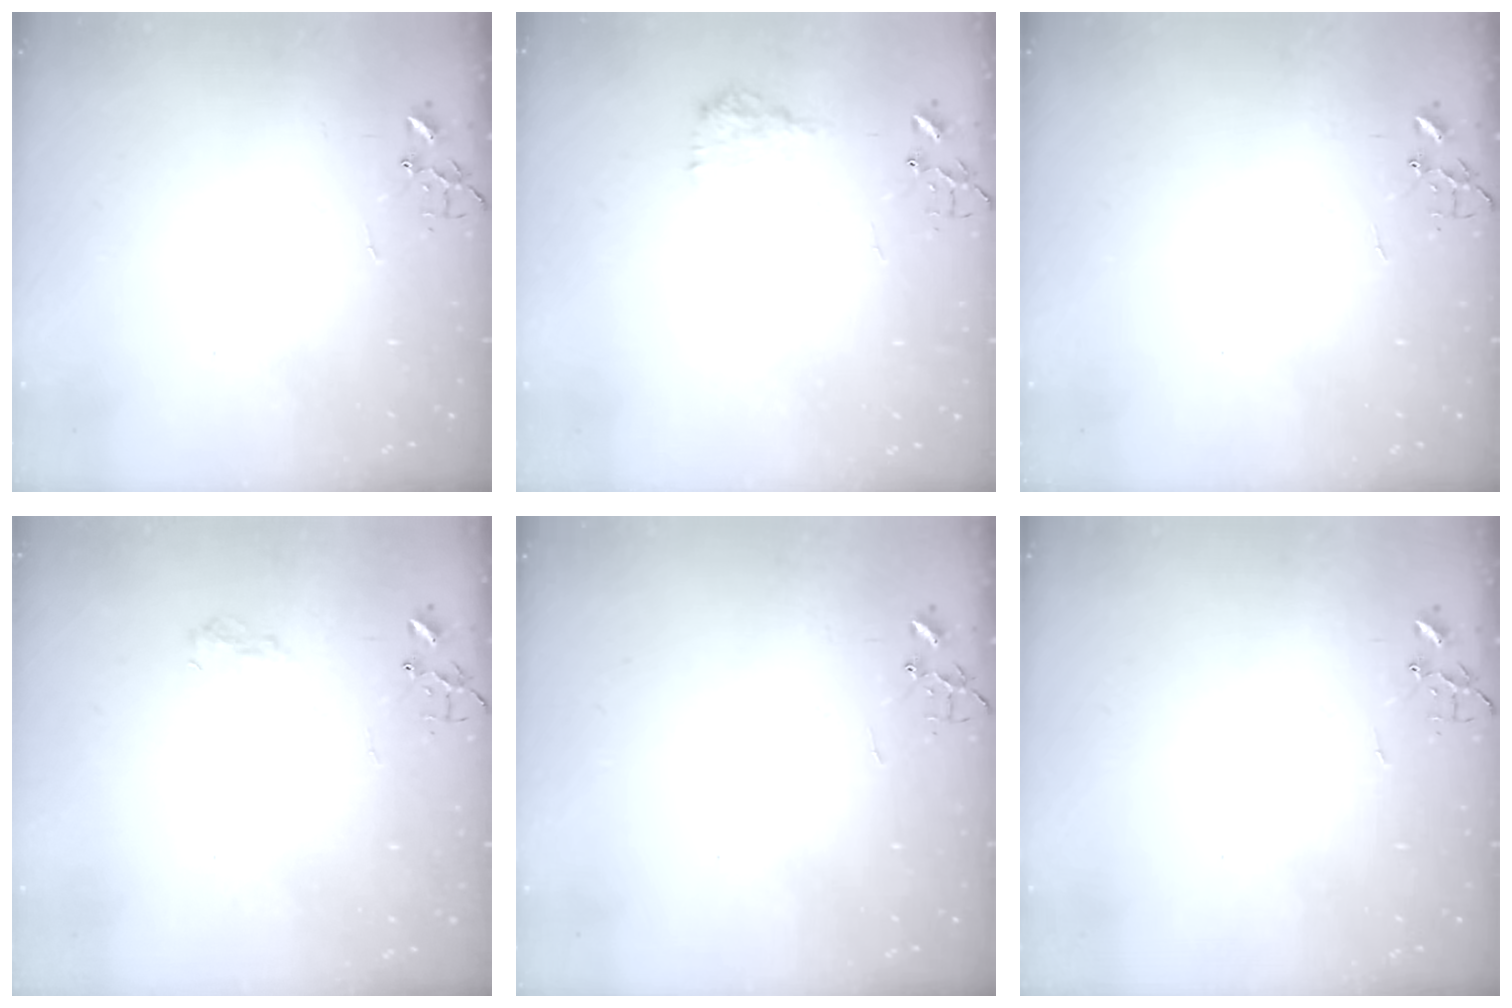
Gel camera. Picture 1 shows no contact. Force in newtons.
{"total": 8.9, "press": 8.9, "slide": 0.3}
{"total": 0.0}
{"total": 7.1, "press": 7.1, "slide": 0.8}
{"total": 0.0}
{"total": 0.0}